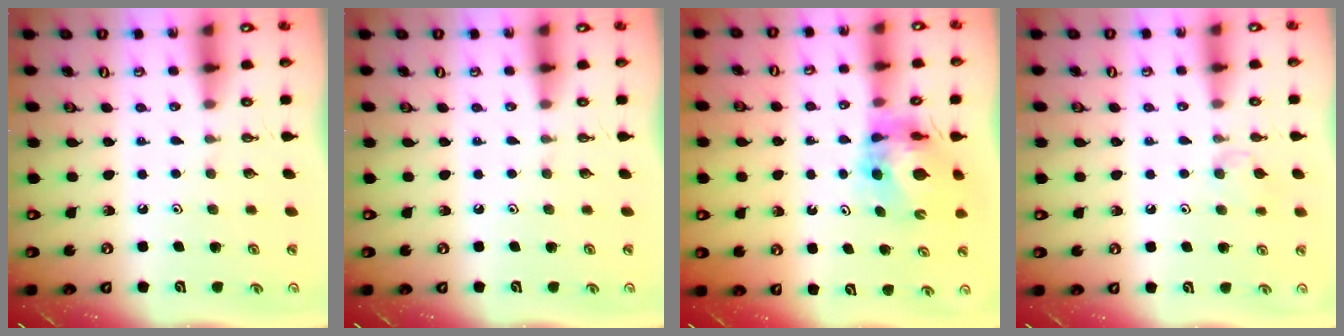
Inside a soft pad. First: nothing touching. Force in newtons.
{"total": 0.0}
{"total": 10.0, "press": 10.0, "slide": 1.0}
{"total": 4.8, "press": 4.7, "slide": 0.8}